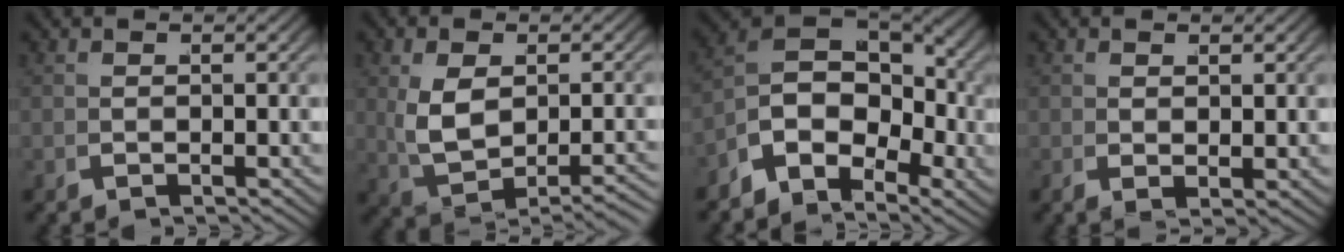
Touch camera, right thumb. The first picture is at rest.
{"total": 5.2, "force": [-0.4, 3.0, 4.2], "torque": [-0.103, -0.018, 0.018]}
{"total": 10.1, "force": [0.5, 6.8, 7.5], "torque": [-0.166, -0.016, 0.006]}
{"total": 1.3, "force": [0.7, 0.5, 1.0], "torque": [-0.019, -0.001, 0.016]}